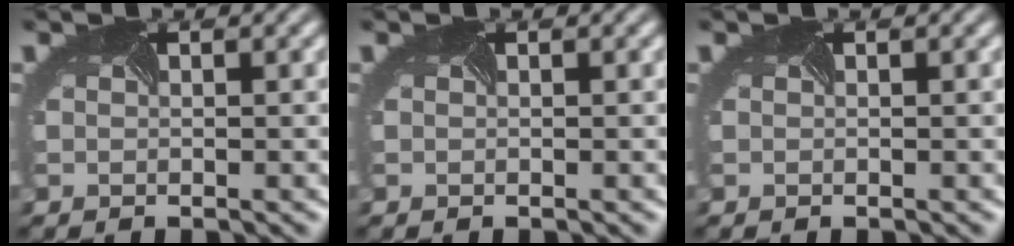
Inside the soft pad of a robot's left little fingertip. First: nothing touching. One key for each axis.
{"total": 0.0}
{"total": 0.0}